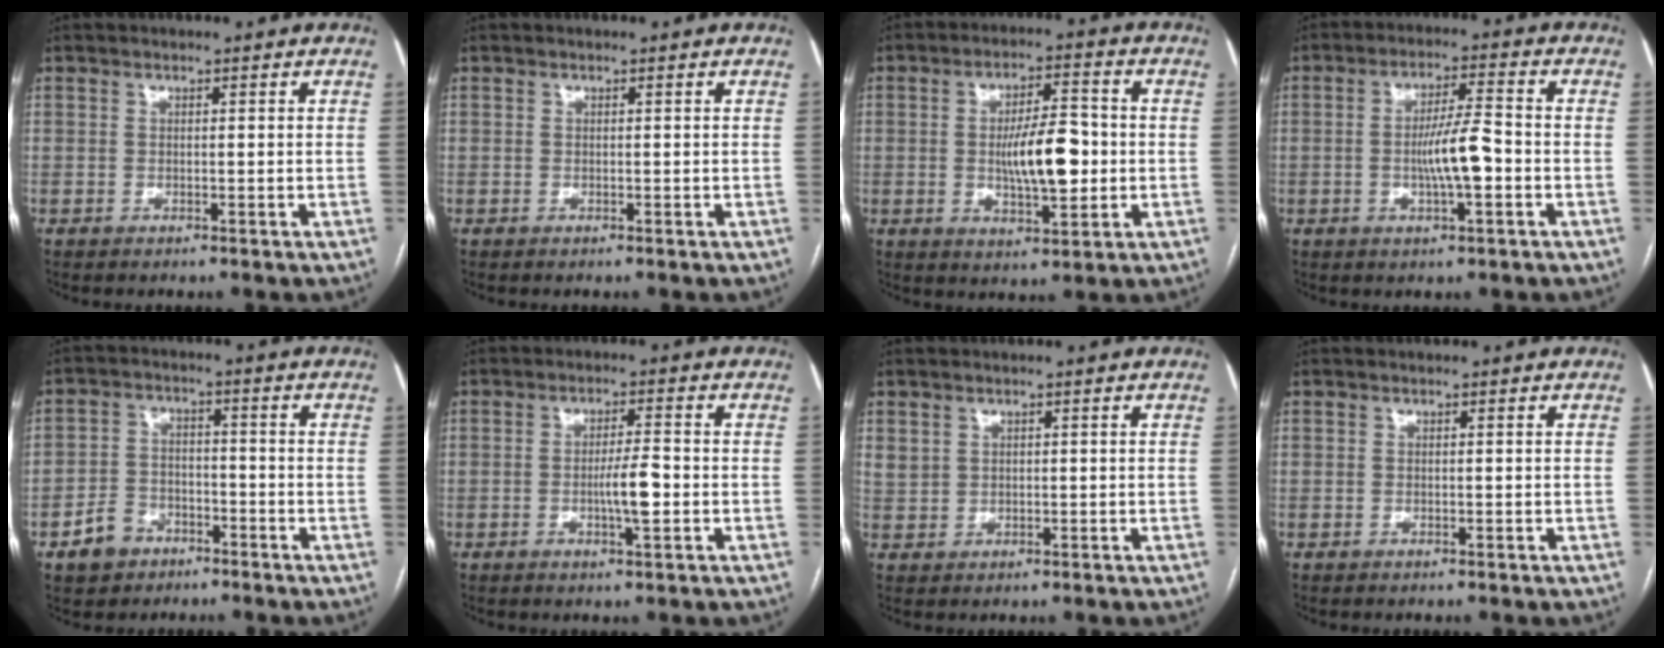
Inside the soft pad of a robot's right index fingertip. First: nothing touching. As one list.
[{"total": 0.0}, {"total": 9.7, "force": [-0.6, 3.0, 9.2], "torque": [-0.159, 0.006, -0.007]}, {"total": 7.1, "force": [-1.4, 0.8, 6.9], "torque": [-0.127, 0.003, -0.027]}, {"total": 6.1, "force": [-3.6, 4.6, 1.8], "torque": [-0.042, 0.013, -0.056]}, {"total": 4.6, "force": [-1.0, 0.3, 4.5], "torque": [-0.079, -0.004, -0.017]}, {"total": 2.1, "force": [1.1, 1.7, 0.6], "torque": [-0.011, 0.006, 0.028]}, {"total": 0.0}]